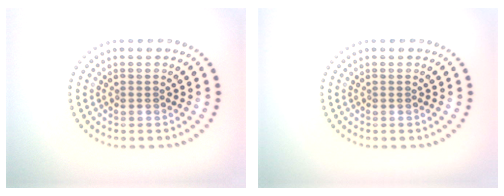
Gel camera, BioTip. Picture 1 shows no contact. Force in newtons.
{"total": 0.0}